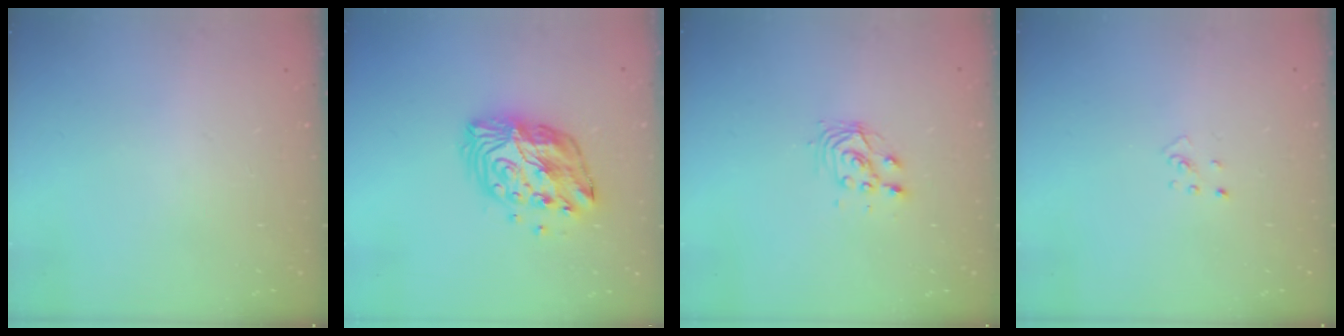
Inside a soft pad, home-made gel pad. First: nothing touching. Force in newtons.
{"total": 12.9, "press": 12.9, "slide": 0.9}
{"total": 4.4, "press": 4.4, "slide": 0.2}
{"total": 2.0, "press": 2.0, "slide": 0.3}